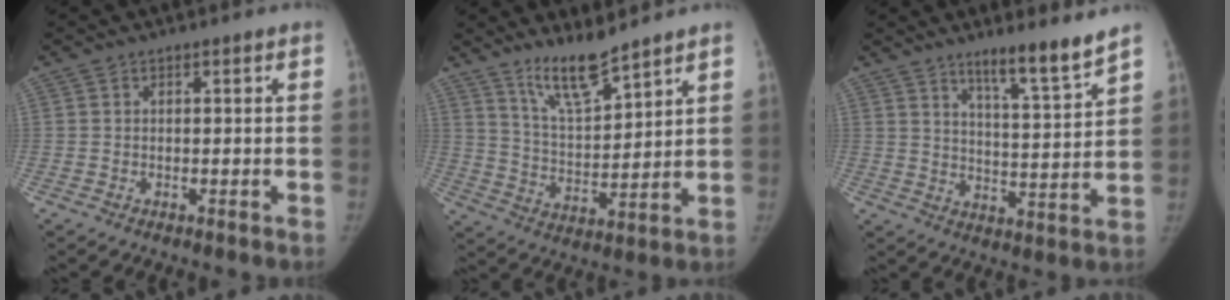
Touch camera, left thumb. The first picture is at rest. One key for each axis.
{"total": 9.8, "fx": 8.0, "fy": 1.7, "fz": 5.4, "tx": -0.088, "ty": -0.066, "tz": 0.157}
{"total": 9.0, "fx": 7.1, "fy": 0.3, "fz": 5.5, "tx": -0.083, "ty": -0.061, "tz": 0.115}